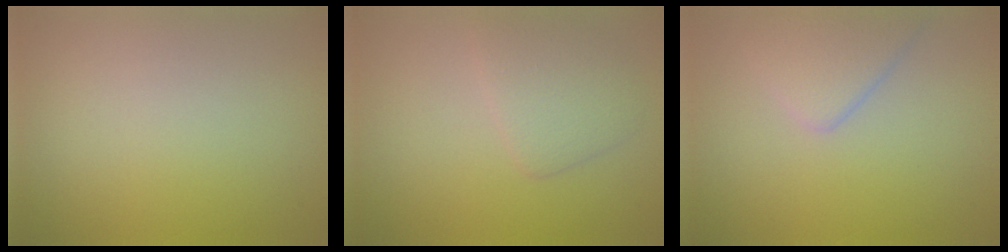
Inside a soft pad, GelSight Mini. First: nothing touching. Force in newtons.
{"total": 2.9, "press": 2.9, "slide": 0.2}
{"total": 2.7, "press": 2.7, "slide": 0.1}